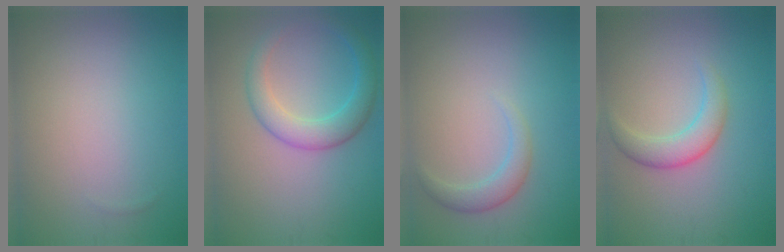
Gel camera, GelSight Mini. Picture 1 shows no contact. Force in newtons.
{"total": 4.0, "press": 4.0, "slide": 0.2}
{"total": 2.0, "press": 2.0, "slide": 0.2}
{"total": 3.0, "press": 3.0, "slide": 0.1}